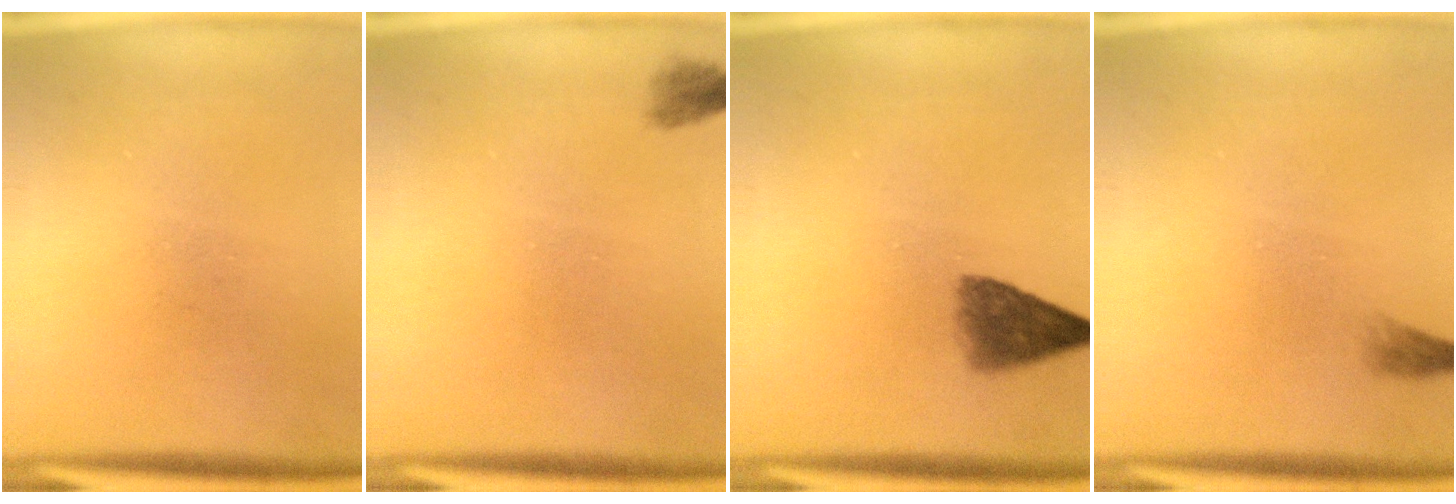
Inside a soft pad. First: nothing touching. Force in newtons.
{"total": 1.3}
{"total": 4.7}
{"total": 1.1}